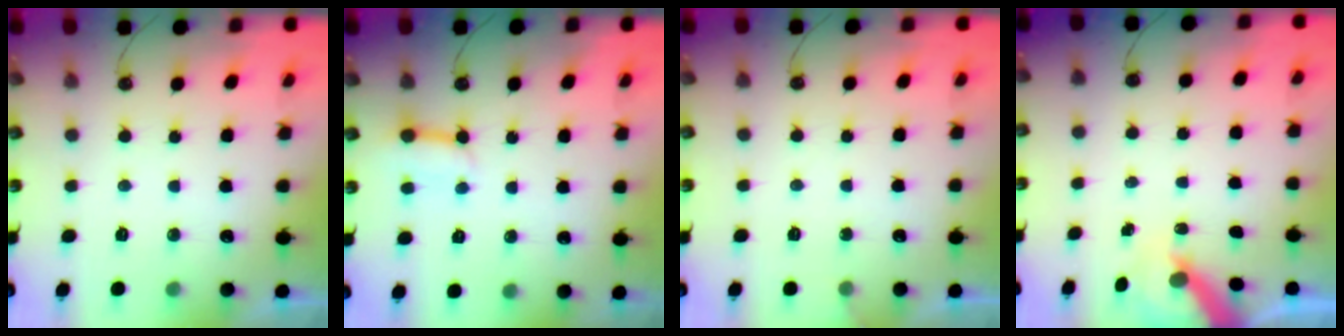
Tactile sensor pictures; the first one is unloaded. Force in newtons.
{"total": 5.3, "press": 5.2, "slide": 0.6}
{"total": 2.8, "press": 2.8, "slide": 0.2}
{"total": 6.0, "press": 6.0, "slide": 0.7}